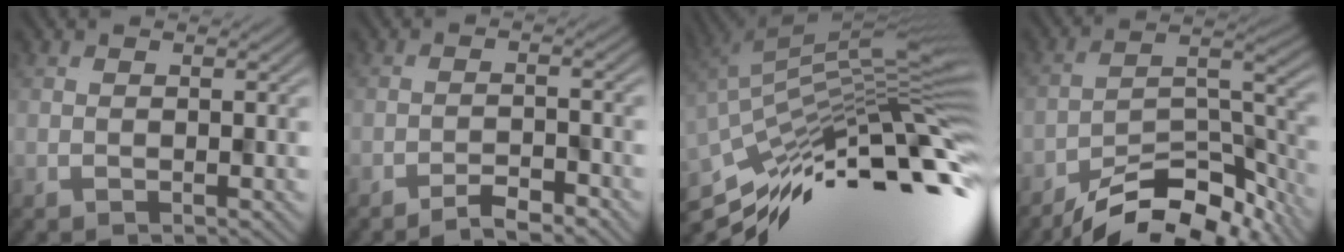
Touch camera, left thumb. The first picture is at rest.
{"total": 3.0, "force": [-2.6, 0.3, 1.5], "torque": [-0.023, 0.007, -0.047]}
{"total": 14.5, "force": [-6.1, 3.7, 12.6], "torque": [-0.245, 0.013, -0.115]}
{"total": 13.4, "force": [-11.1, 3.4, 6.7], "torque": [-0.112, 0.003, -0.185]}